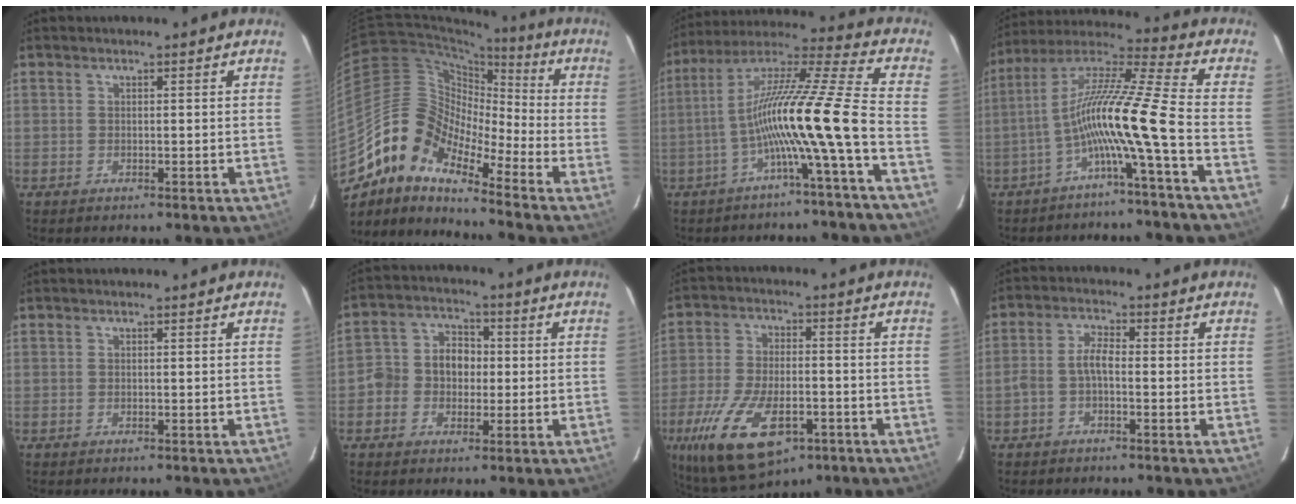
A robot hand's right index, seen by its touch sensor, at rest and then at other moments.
{"total": 13.0, "force": [-9.5, 5.6, 6.8], "torque": [-0.107, 0.013, -0.204]}
{"total": 15.9, "force": [-5.9, -1.5, 14.6], "torque": [-0.247, -0.004, -0.112]}
{"total": 13.4, "force": [-5.3, -1.3, 12.2], "torque": [-0.221, 0.008, -0.105]}
{"total": 0.0}
{"total": 7.5, "force": [-1.1, 6.6, 3.3], "torque": [-0.067, 0.023, -0.023]}
{"total": 18.0, "force": [-8.8, 8.4, 13.3], "torque": [-0.287, -0.041, -0.146]}
{"total": 3.5, "force": [-1.2, 1.2, 3.0], "torque": [-0.072, 0.013, -0.026]}